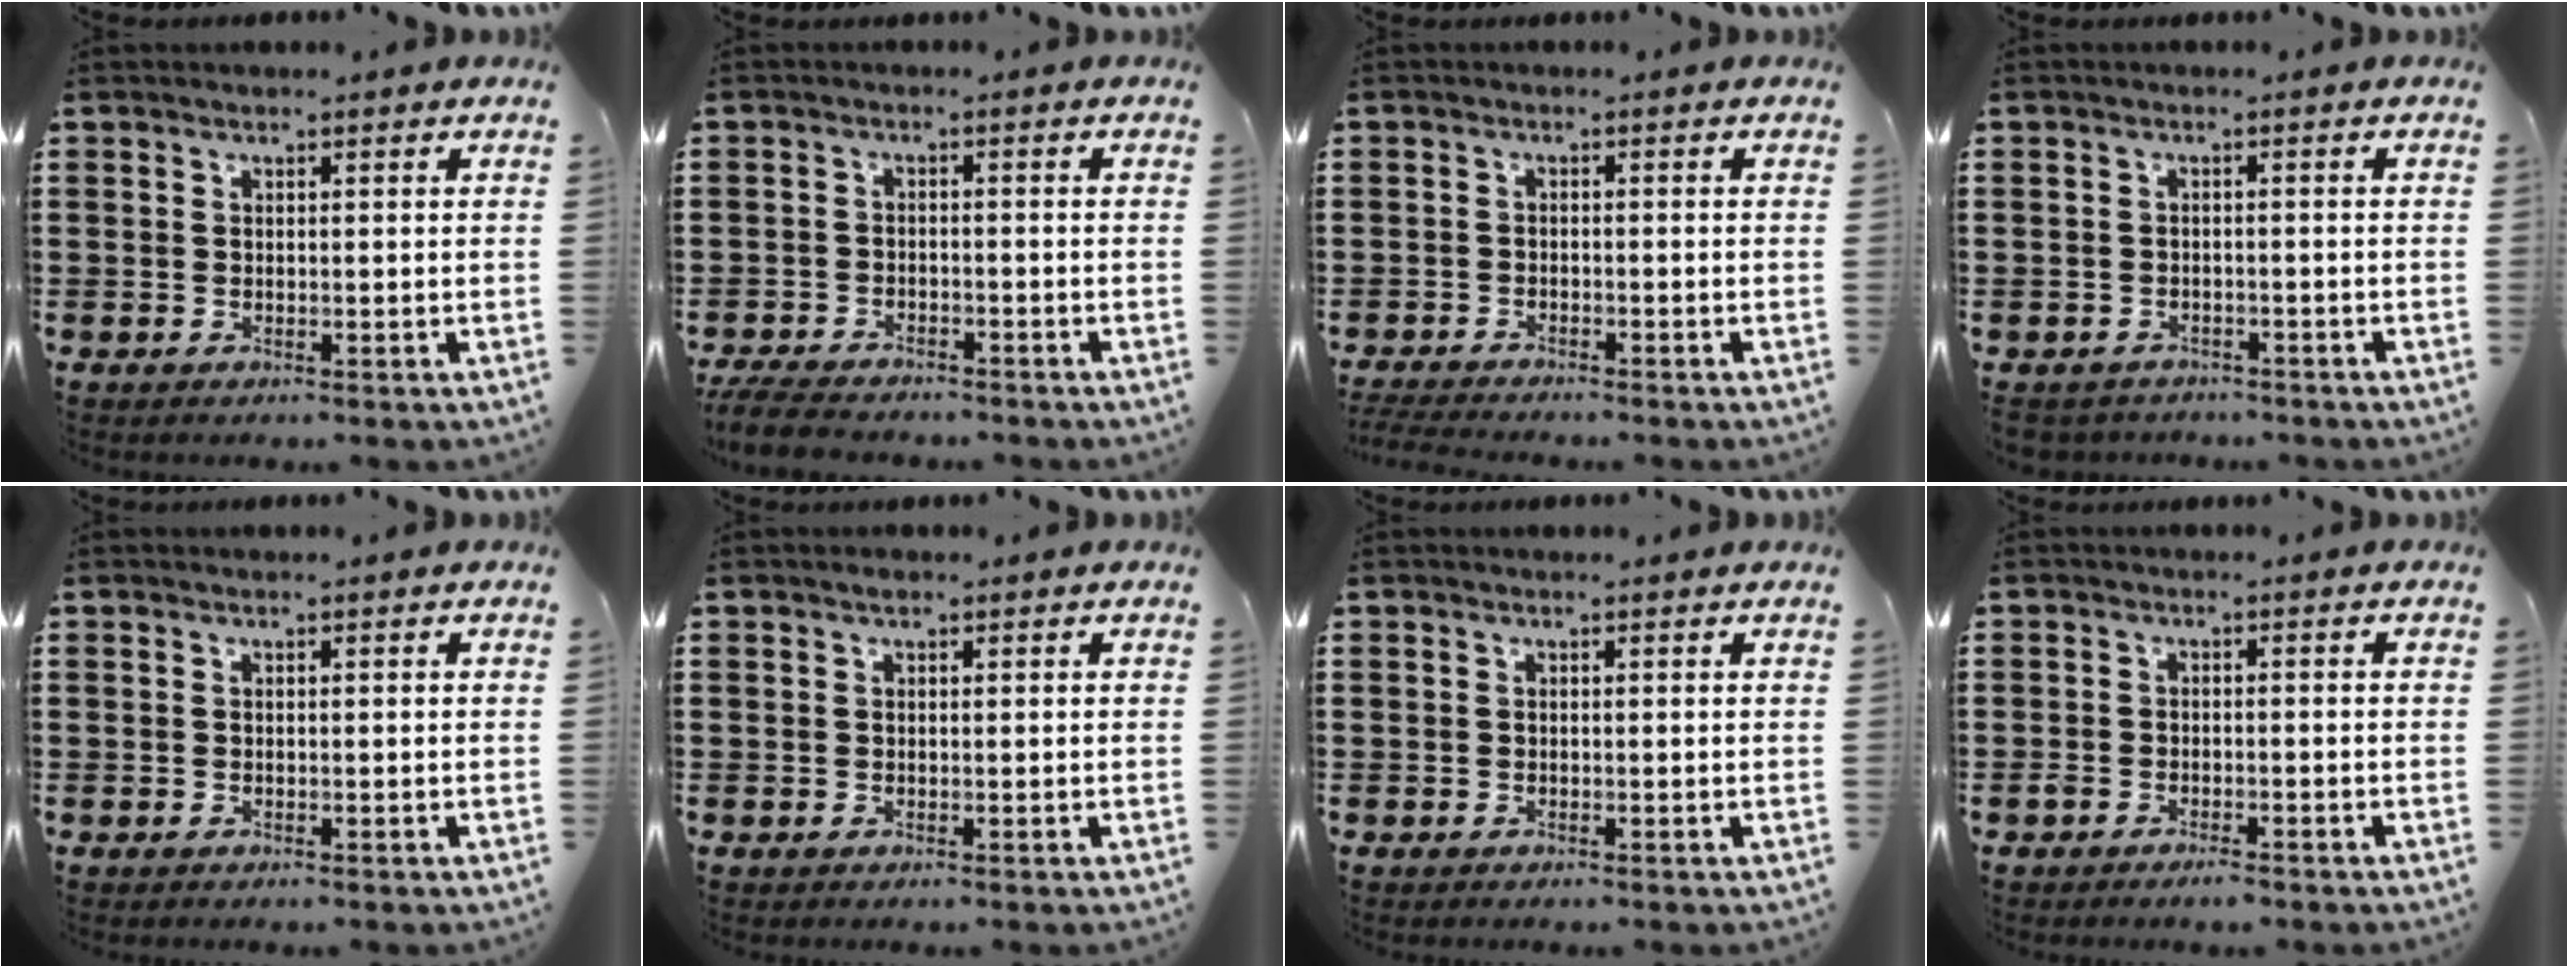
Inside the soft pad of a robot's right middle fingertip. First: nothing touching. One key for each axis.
{"total": 3.9, "fx": -3.8, "fy": 0.6, "fz": 0.9, "tx": -0.029, "ty": -0.002, "tz": -0.081}
{"total": 2.1, "fx": -2.0, "fy": 0.0, "fz": 0.3, "tx": -0.015, "ty": -0.004, "tz": -0.044}
{"total": 1.6, "fx": -1.6, "fy": 0.4, "fz": -0.2, "tx": -0.004, "ty": 0.000, "tz": -0.037}
{"total": 0.0}
{"total": 0.6, "fx": 0.4, "fy": 0.4, "fz": 0.1, "tx": -0.005, "ty": 0.001, "tz": 0.008}
{"total": 0.0}
{"total": 1.6, "fx": -1.3, "fy": 0.4, "fz": 0.9, "tx": -0.017, "ty": 0.000, "tz": -0.025}